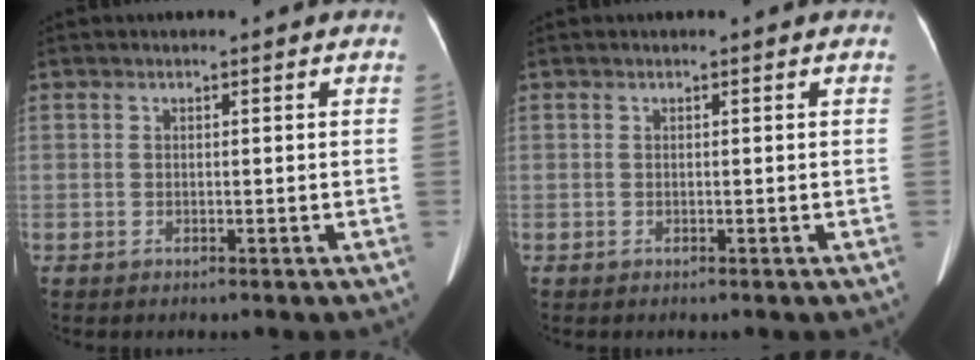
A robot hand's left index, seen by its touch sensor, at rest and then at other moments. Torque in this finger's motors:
{"motor_torque": [0.03, 0.02, 0.00, 0.00]}